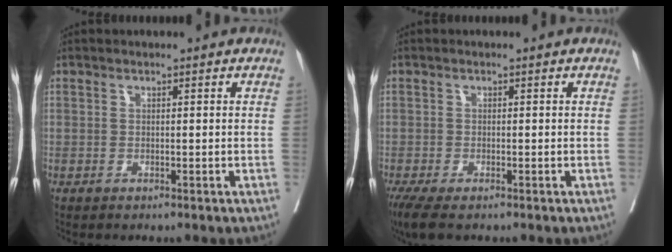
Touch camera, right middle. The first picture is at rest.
{"total": 4.8, "force": [-3.5, 1.2, 3.0], "torque": [-0.054, -0.016, -0.058]}